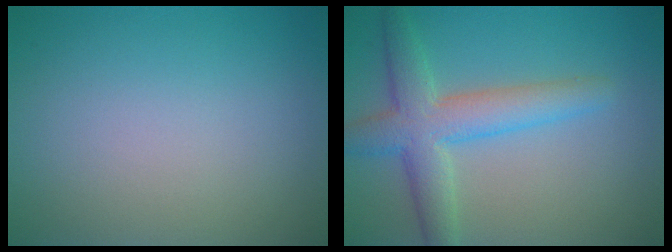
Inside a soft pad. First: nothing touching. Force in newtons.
{"total": 5.4, "press": 5.3, "slide": 0.2}